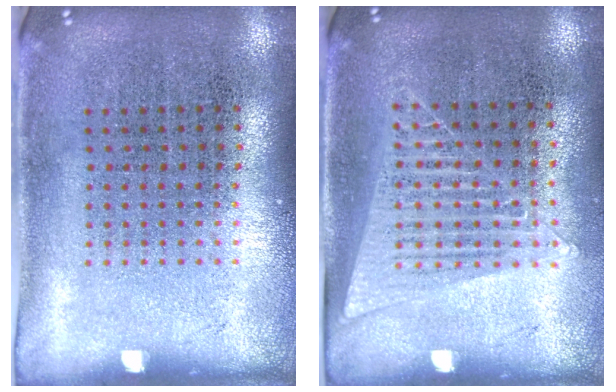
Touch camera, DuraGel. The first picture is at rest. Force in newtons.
{"total": 1.1, "press": 1.0, "slide": 0.5}